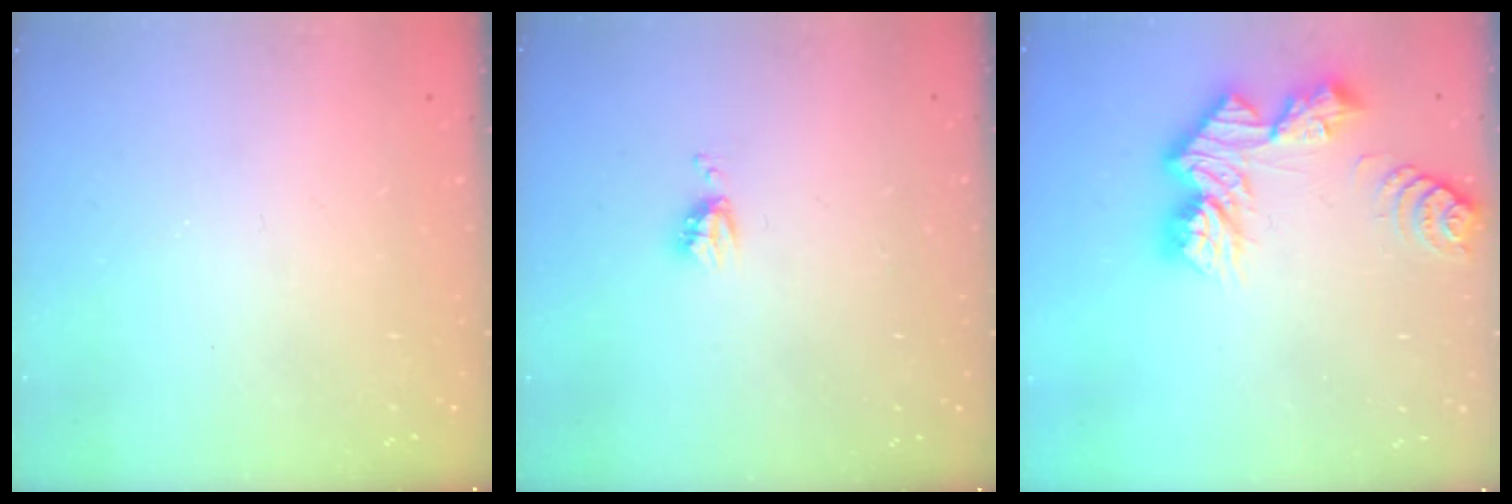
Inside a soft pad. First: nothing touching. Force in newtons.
{"total": 3.8, "press": 3.8, "slide": 0.6}
{"total": 12.8, "press": 12.7, "slide": 1.1}